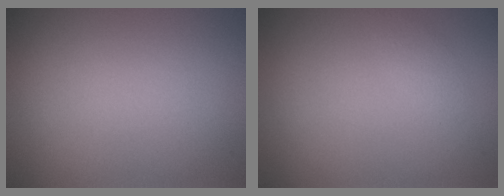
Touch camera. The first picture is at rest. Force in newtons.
{"total": 0.7, "press": 0.7, "slide": 0.0}